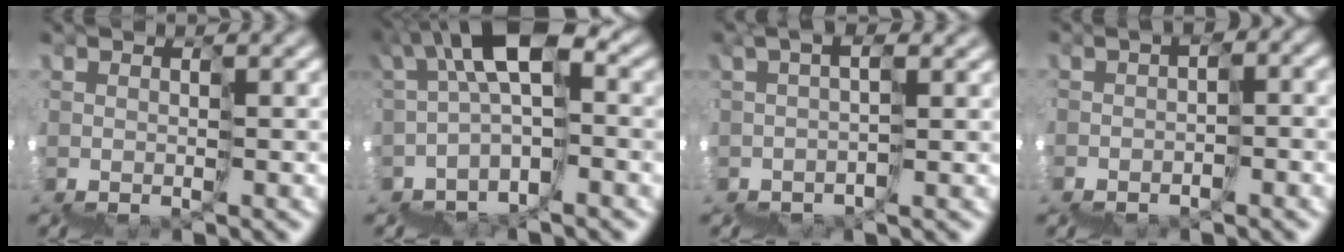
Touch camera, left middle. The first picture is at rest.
{"total": 5.0, "force": [0.2, 2.0, 4.6], "torque": [-0.089, 0.035, -0.010]}
{"total": 1.1, "force": [0.4, -0.9, 0.5], "torque": [-0.012, 0.011, 0.000]}
{"total": 2.8, "force": [-2.2, 0.9, 1.4], "torque": [-0.020, -0.003, -0.030]}